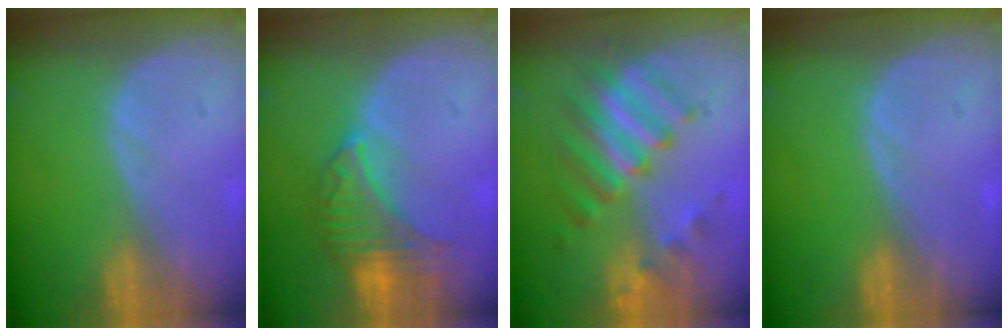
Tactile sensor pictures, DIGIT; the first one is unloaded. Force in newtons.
{"total": 7.0, "press": 6.8, "slide": 1.5}
{"total": 8.2, "press": 8.0, "slide": 1.7}
{"total": 0.0}